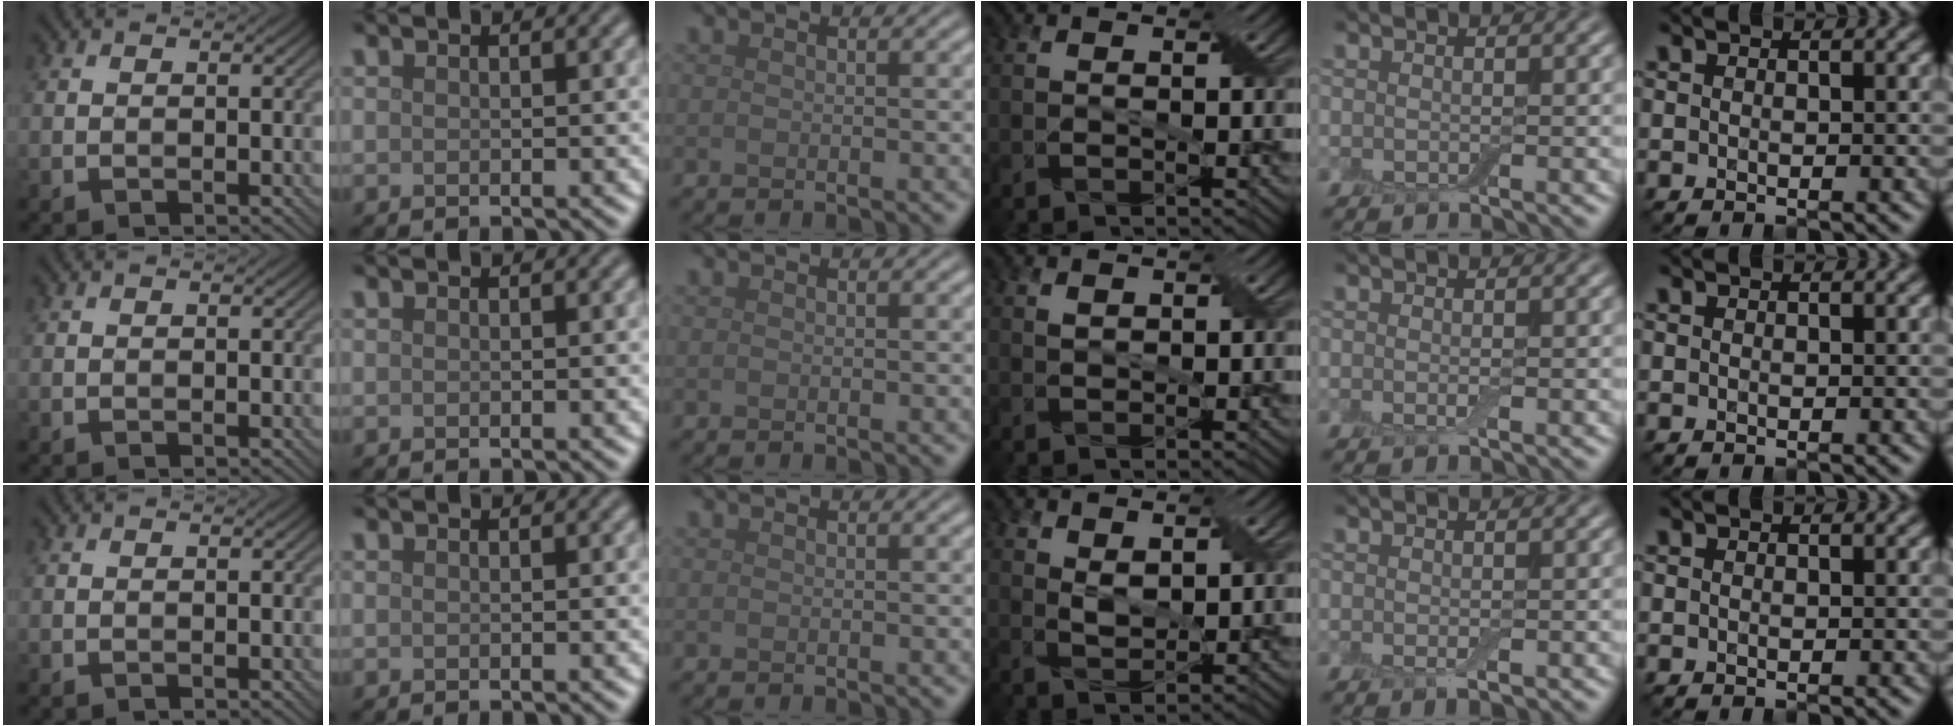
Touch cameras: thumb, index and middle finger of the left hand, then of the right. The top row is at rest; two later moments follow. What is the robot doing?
{"motion": "fold", "object": "bandage"}